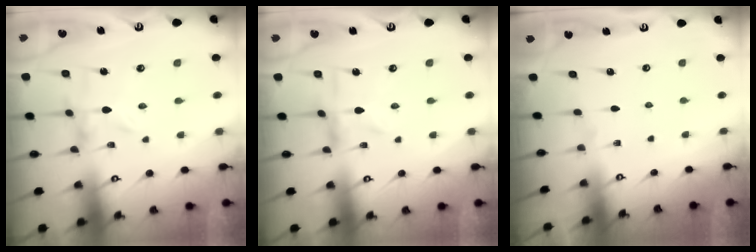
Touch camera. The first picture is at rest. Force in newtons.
{"total": 1.0, "press": 1.0, "slide": 0.2}
{"total": 0.0}